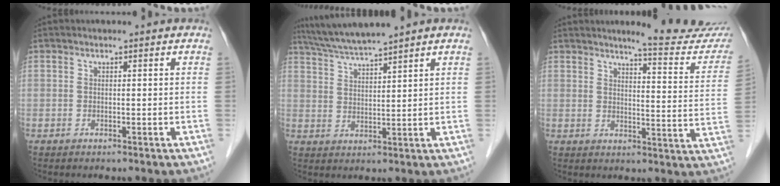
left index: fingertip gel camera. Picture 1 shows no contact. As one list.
[{"total": 7.1, "force": [6.3, -1.2, 3.1], "torque": [-0.064, 0.010, 0.121]}, {"total": 13.3, "force": [12.5, 0.4, 4.6], "torque": [-0.046, -0.067, 0.134]}]